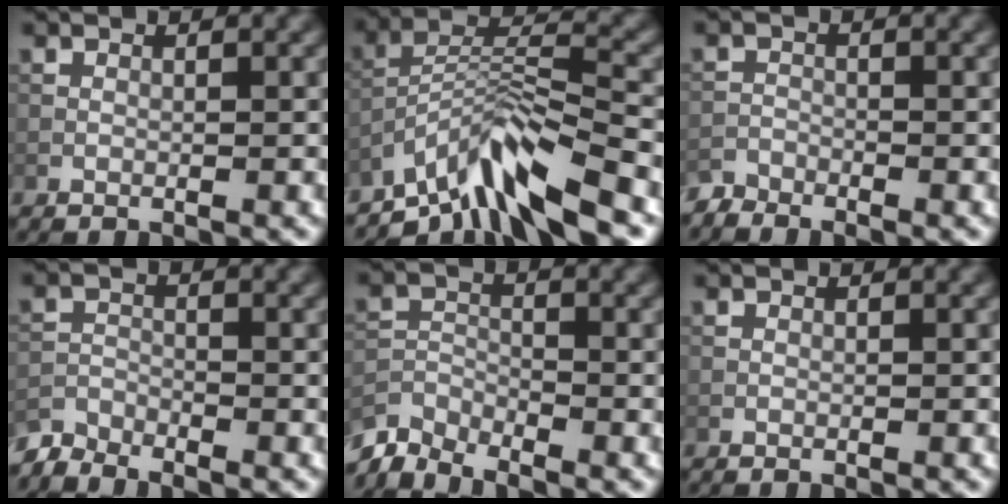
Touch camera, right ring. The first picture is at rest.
{"total": 7.9, "force": [-6.0, 1.3, 5.0], "torque": [-0.087, 0.007, -0.116]}
{"total": 1.9, "force": [-1.9, 0.3, 0.0], "torque": [-0.008, -0.002, -0.045]}
{"total": 2.7, "force": [-2.7, 0.4, 0.2], "torque": [-0.009, -0.007, -0.062]}
{"total": 4.0, "force": [-3.8, 0.9, 0.8], "torque": [-0.013, -0.011, -0.085]}
{"total": 0.0}